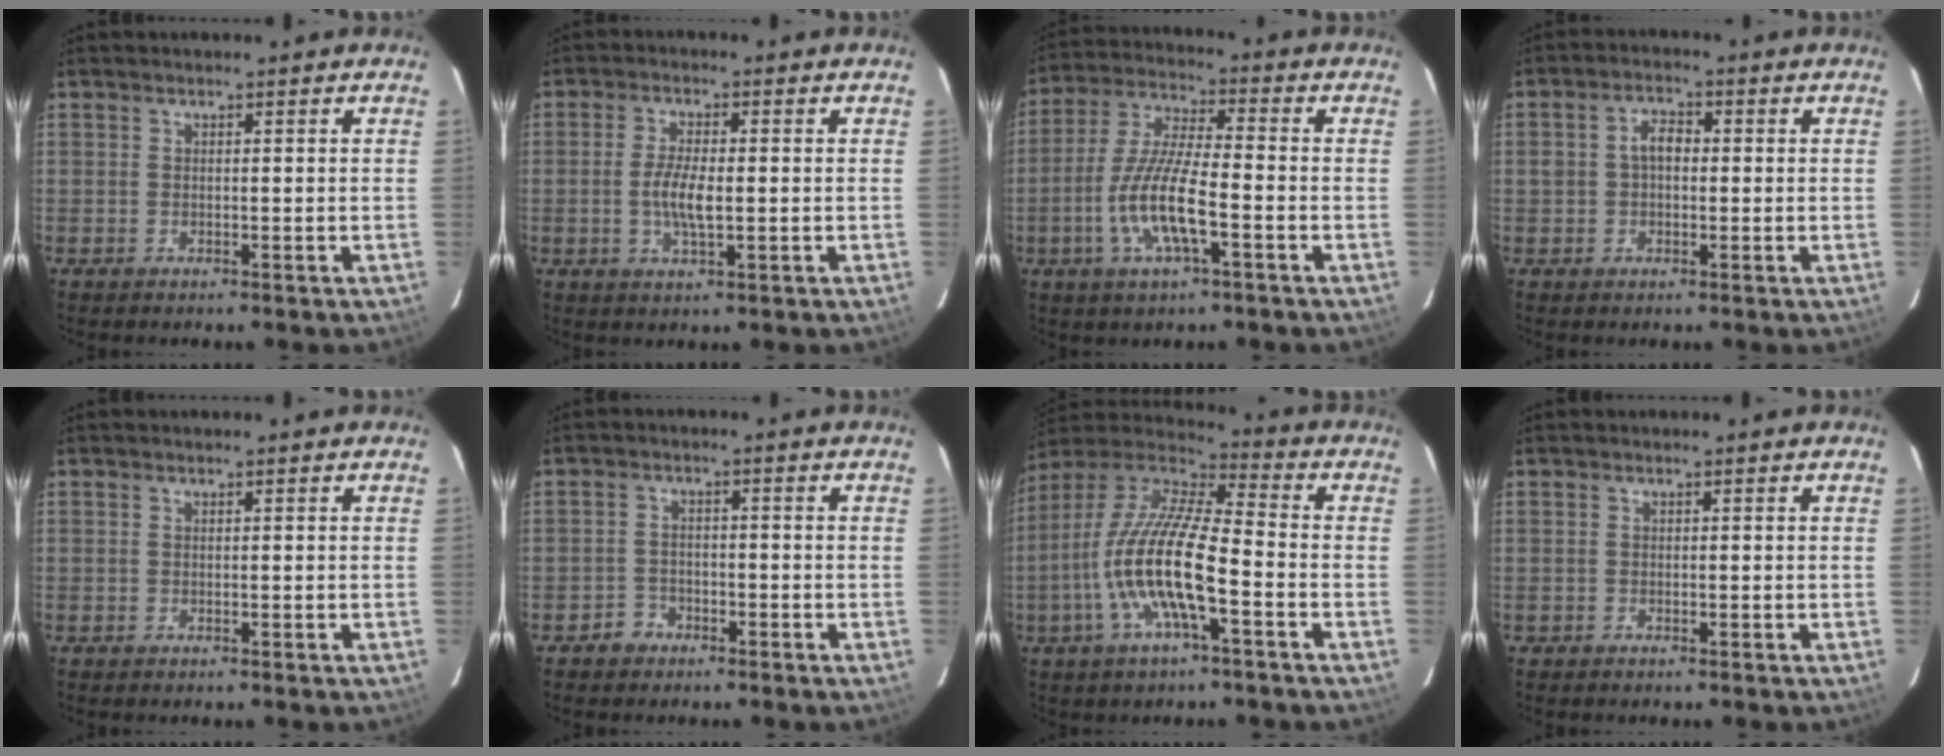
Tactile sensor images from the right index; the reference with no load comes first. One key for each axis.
{"total": 5.3, "fx": -0.6, "fy": 1.6, "fz": 5.0, "tx": -0.101, "ty": -0.001, "tz": -0.012}
{"total": 12.4, "fx": -4.3, "fy": 2.7, "fz": 11.3, "tx": -0.236, "ty": -0.005, "tz": -0.083}
{"total": 4.1, "fx": 0.1, "fy": 2.9, "fz": 2.9, "tx": -0.050, "ty": 0.013, "tz": 0.003}
{"total": 0.0}
{"total": 3.3, "fx": -2.2, "fy": 2.5, "fz": 0.1, "tx": -0.007, "ty": 0.011, "tz": -0.038}
{"total": 16.4, "fx": -5.2, "fy": 3.5, "fz": 15.1, "tx": -0.292, "ty": -0.008, "tz": -0.107}
{"total": 0.7, "fx": -0.4, "fy": 0.6, "fz": -0.1, "tx": 0.000, "ty": 0.003, "tz": -0.007}